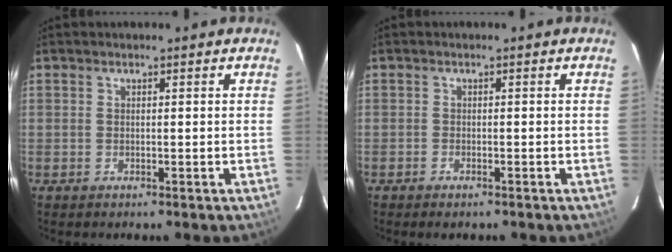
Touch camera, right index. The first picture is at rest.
{"total": 1.5, "force": [-1.3, 0.6, 0.6], "torque": [-0.015, -0.002, -0.025]}